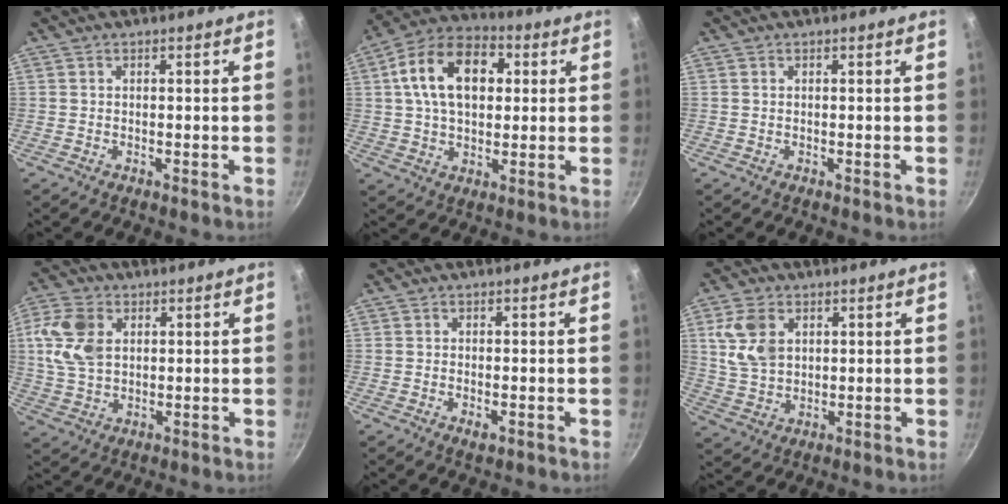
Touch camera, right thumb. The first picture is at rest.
{"total": 16.5, "force": [3.7, 10.7, 11.9], "torque": [-0.178, 0.019, 0.046]}
{"total": 0.0}
{"total": 10.2, "force": [2.5, 7.0, 7.0], "torque": [-0.129, -0.001, 0.045]}
{"total": 1.4, "force": [-0.5, 0.6, 1.2], "torque": [-0.024, -0.003, -0.007]}
{"total": 9.0, "force": [2.8, 6.3, 5.8], "torque": [-0.100, -0.012, 0.059]}